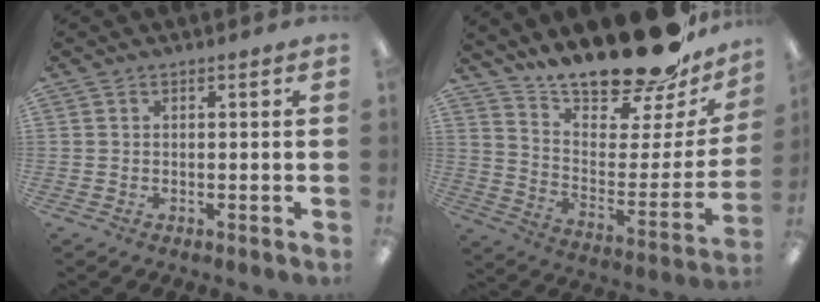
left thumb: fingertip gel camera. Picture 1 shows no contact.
{"total": 21.3, "force": [18.8, 5.6, 8.4], "torque": [-0.113, -0.151, 0.317]}